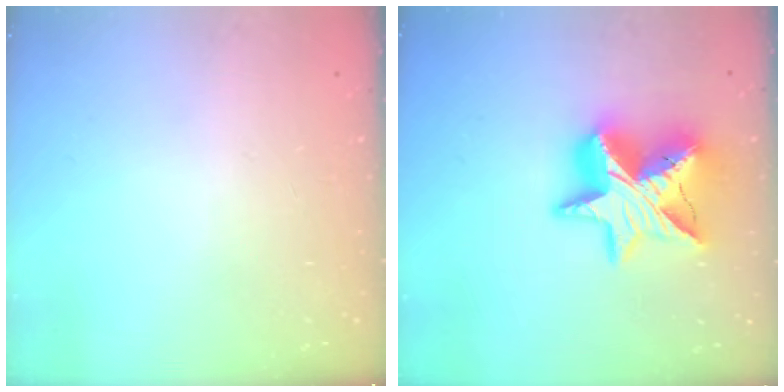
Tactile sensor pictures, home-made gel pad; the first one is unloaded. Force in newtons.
{"total": 18.1, "press": 18.1, "slide": 1.4}